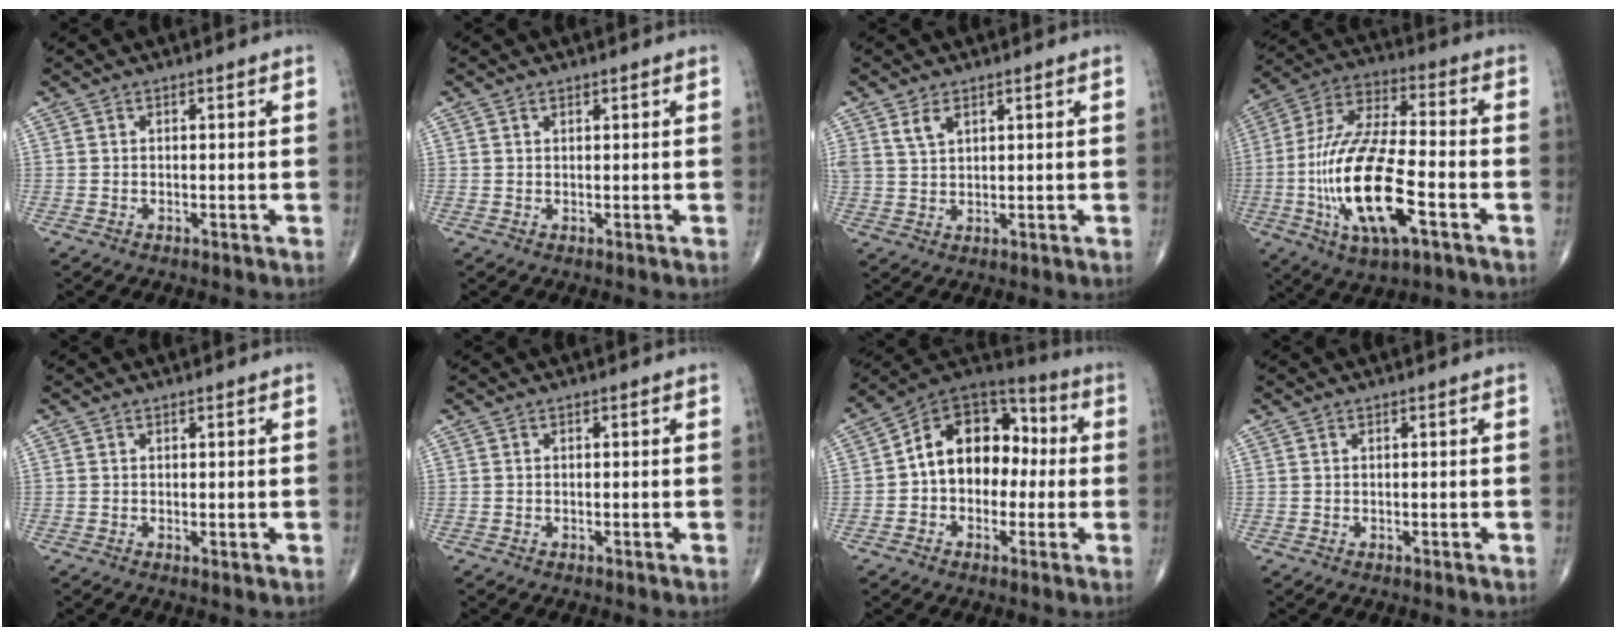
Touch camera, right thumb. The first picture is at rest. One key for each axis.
{"total": 0.6, "fx": 0.4, "fy": 0.3, "fz": 0.2, "tx": -0.003, "ty": -0.003, "tz": 0.007}
{"total": 3.5, "fx": 2.1, "fy": 1.9, "fz": 2.1, "tx": -0.037, "ty": -0.008, "tz": 0.048}
{"total": 21.0, "fx": -6.0, "fy": 7.7, "fz": 18.6, "tx": -0.379, "ty": 0.026, "tz": -0.101}
{"total": 0.6, "fx": 0.1, "fy": 0.2, "fz": 0.5, "tx": -0.014, "ty": -0.004, "tz": 0.002}
{"total": 0.0}
{"total": 15.6, "fx": 0.1, "fy": 11.1, "fz": 11.0, "tx": -0.129, "ty": 0.048, "tz": -0.013}
{"total": 0.0}